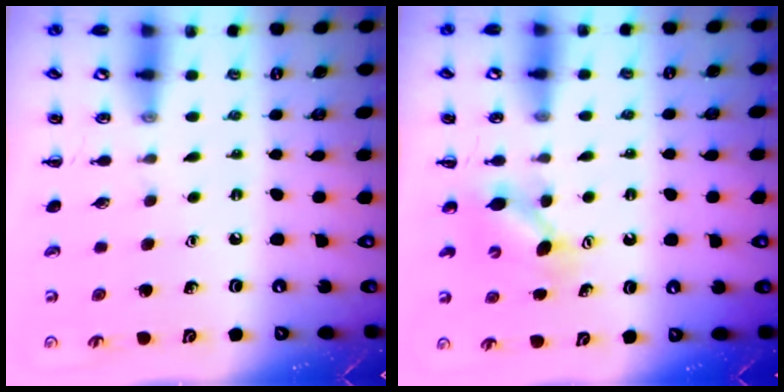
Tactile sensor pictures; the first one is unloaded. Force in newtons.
{"total": 4.5, "press": 4.4, "slide": 0.9}